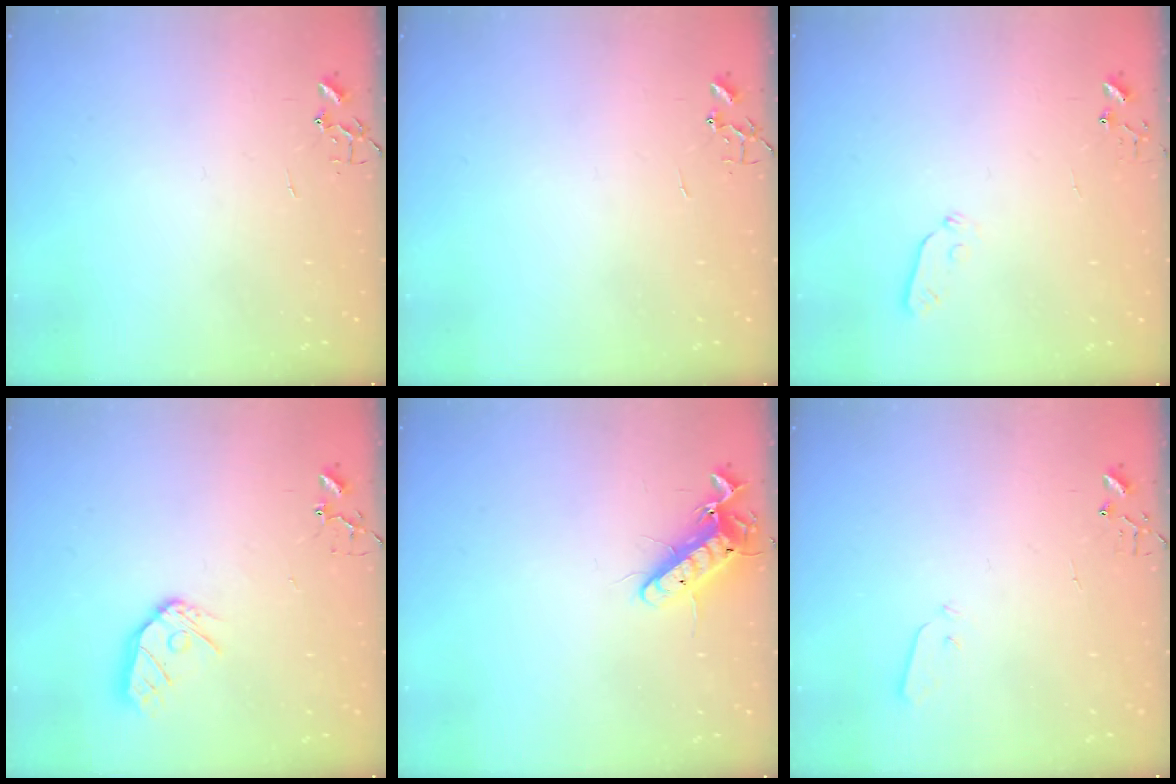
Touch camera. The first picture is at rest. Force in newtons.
{"total": 0.0}
{"total": 3.9, "press": 3.8, "slide": 0.8}
{"total": 10.7, "press": 10.6, "slide": 1.2}
{"total": 13.1, "press": 12.9, "slide": 2.2}
{"total": 3.0, "press": 2.9, "slide": 0.7}